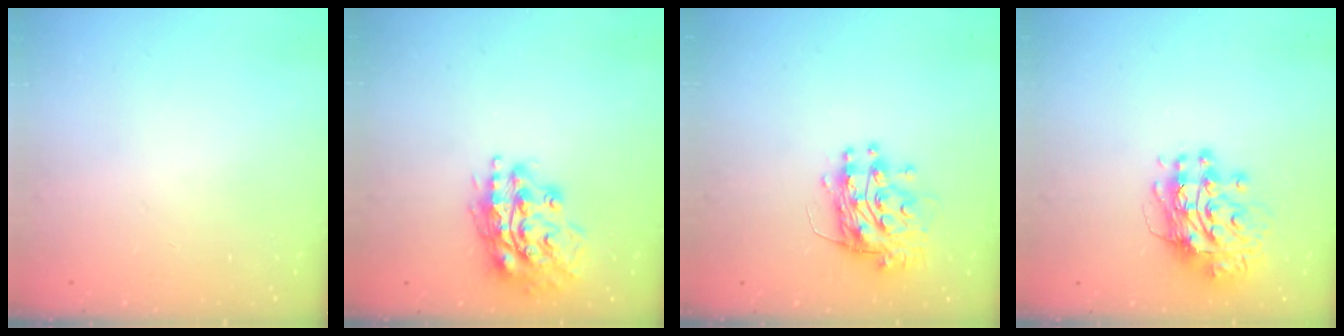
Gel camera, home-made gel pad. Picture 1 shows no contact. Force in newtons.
{"total": 18.0, "press": 17.8, "slide": 2.5}
{"total": 12.9, "press": 12.9, "slide": 1.1}
{"total": 12.0, "press": 11.9, "slide": 1.7}